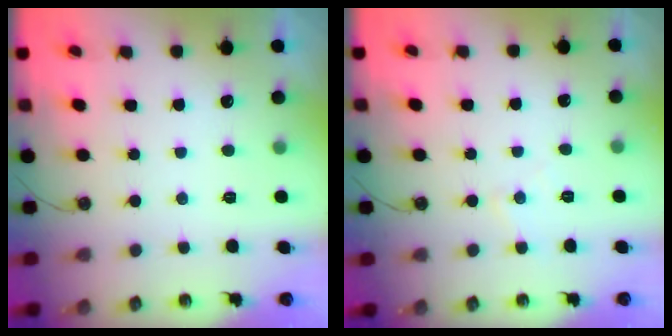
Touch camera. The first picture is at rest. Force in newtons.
{"total": 4.4, "press": 4.3, "slide": 0.7}